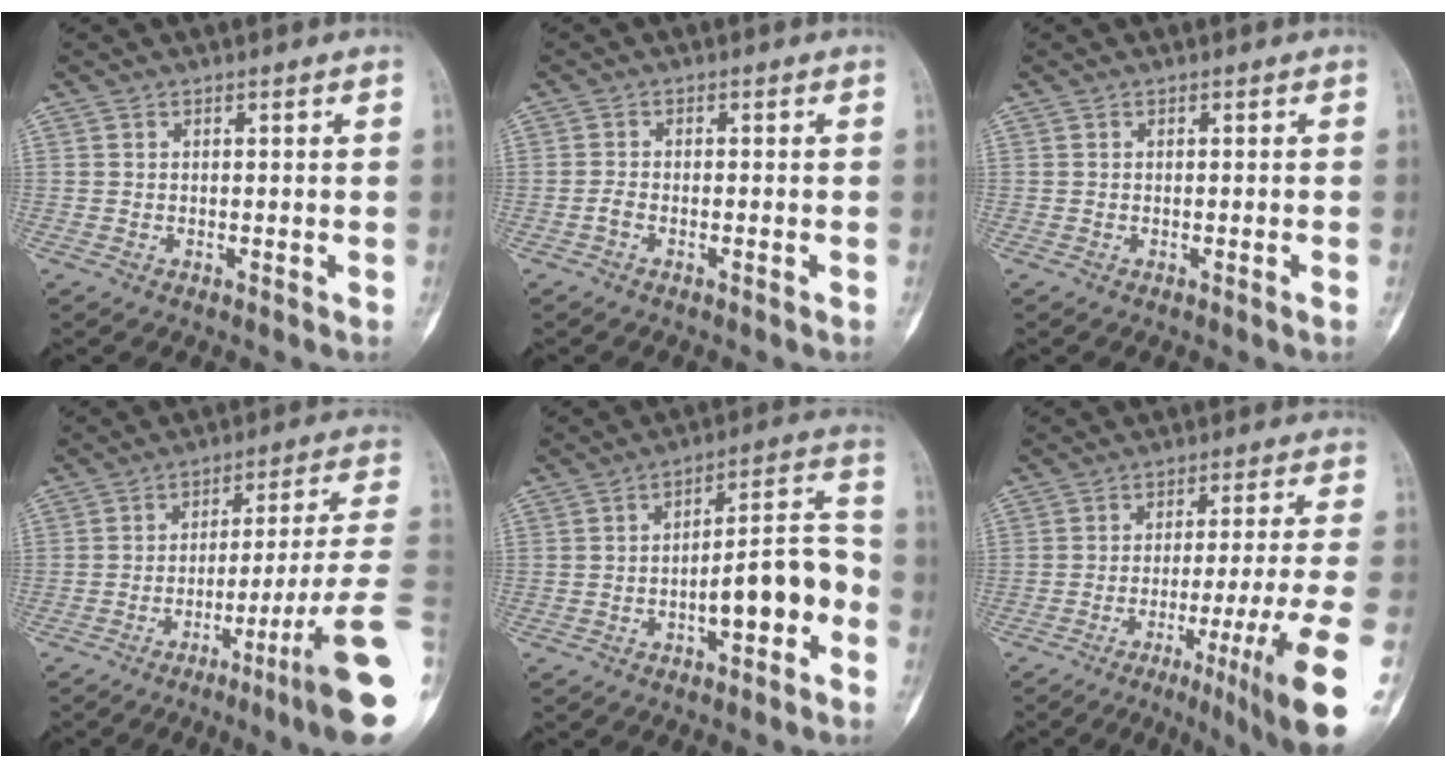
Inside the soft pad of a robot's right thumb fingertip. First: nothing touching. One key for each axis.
{"total": 1.1, "fx": -0.7, "fy": 0.4, "fz": 0.7, "tx": -0.018, "ty": 0.005, "tz": -0.016}
{"total": 0.6, "fx": -0.2, "fy": -0.1, "fz": 0.5, "tx": -0.009, "ty": 0.001, "tz": -0.002}
{"total": 18.6, "fx": -7.6, "fy": -0.4, "fz": 17.0, "tx": -0.212, "ty": 0.035, "tz": -0.117}
{"total": 11.7, "fx": -3.8, "fy": 4.0, "fz": 10.3, "tx": -0.142, "ty": 0.049, "tz": -0.057}
{"total": 17.8, "fx": -7.6, "fy": 0.3, "fz": 16.1, "tx": -0.203, "ty": 0.007, "tz": -0.108}